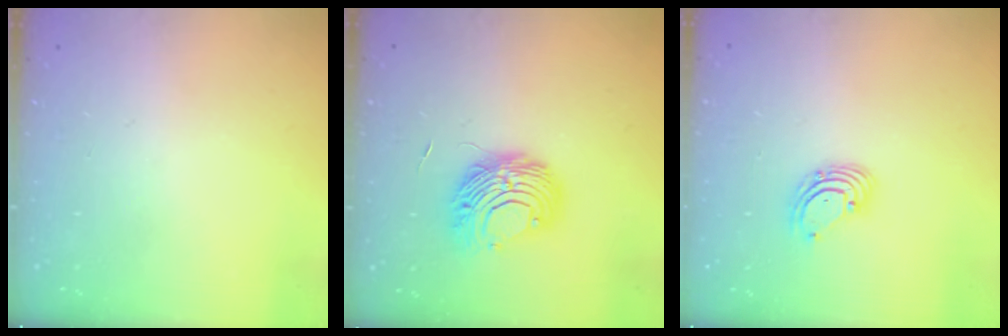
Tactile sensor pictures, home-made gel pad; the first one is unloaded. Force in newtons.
{"total": 9.2, "press": 9.2, "slide": 0.5}
{"total": 2.7, "press": 2.7, "slide": 0.3}